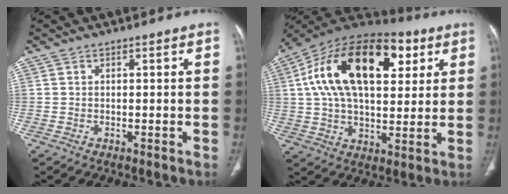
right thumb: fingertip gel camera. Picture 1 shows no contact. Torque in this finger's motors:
{"motor_torque": [0.05, 1.12, 1.80, 0.17, 0.47]}